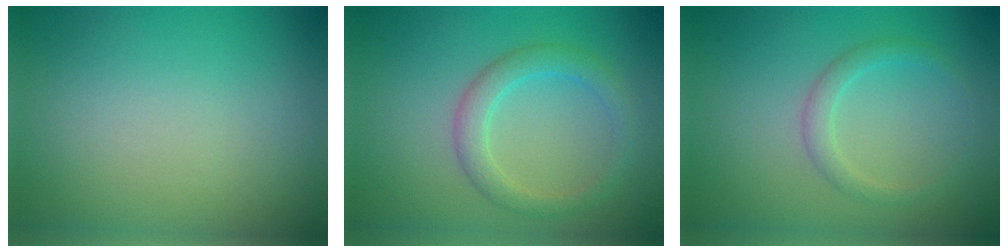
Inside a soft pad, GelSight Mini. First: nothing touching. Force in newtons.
{"total": 2.9, "press": 2.9, "slide": 0.1}
{"total": 1.7, "press": 1.7, "slide": 0.1}